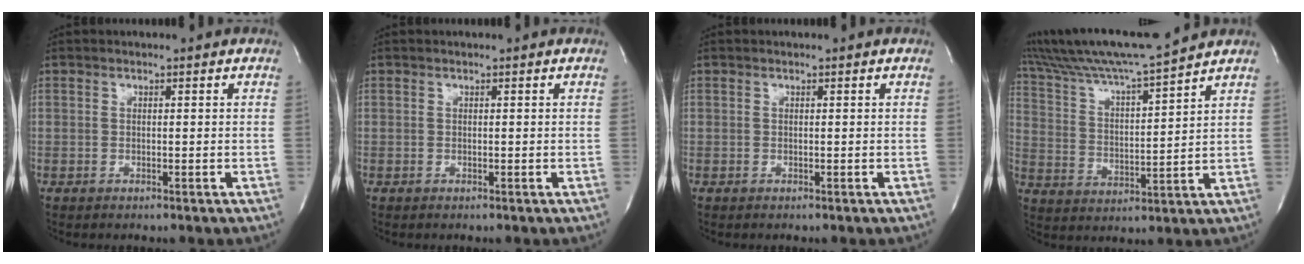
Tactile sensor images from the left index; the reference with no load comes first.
{"total": 0.0}
{"total": 0.0}
{"total": 14.7, "force": [13.2, -0.9, 6.5], "torque": [-0.132, 0.005, 0.226]}